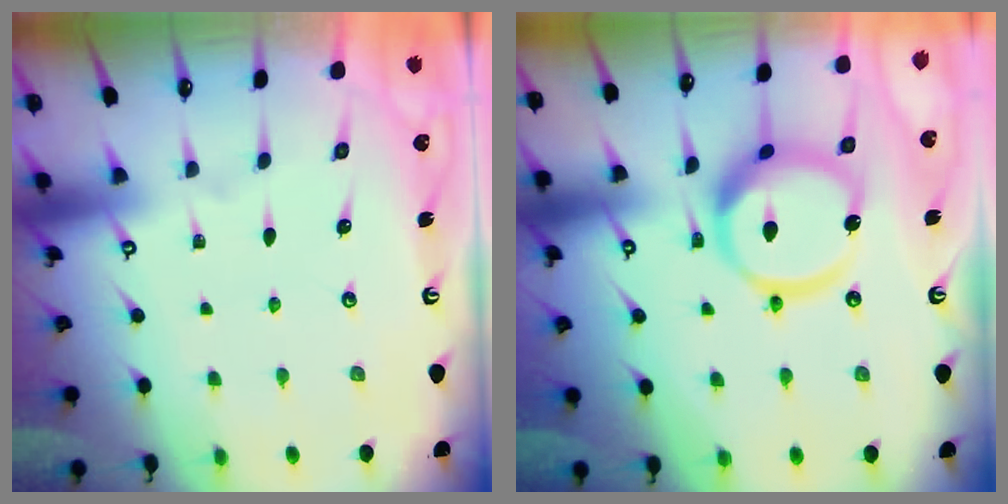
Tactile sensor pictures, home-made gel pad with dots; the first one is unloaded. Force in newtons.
{"total": 15.3, "press": 15.1, "slide": 2.1}